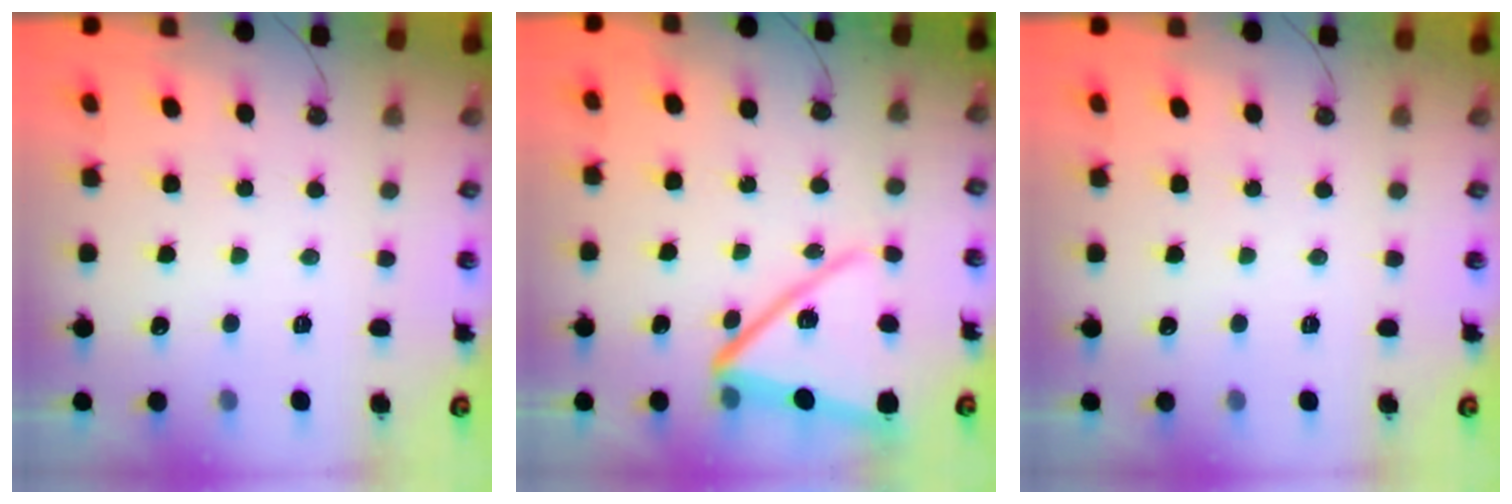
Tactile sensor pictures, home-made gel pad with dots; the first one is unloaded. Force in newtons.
{"total": 15.1, "press": 15.0, "slide": 1.0}
{"total": 0.0}